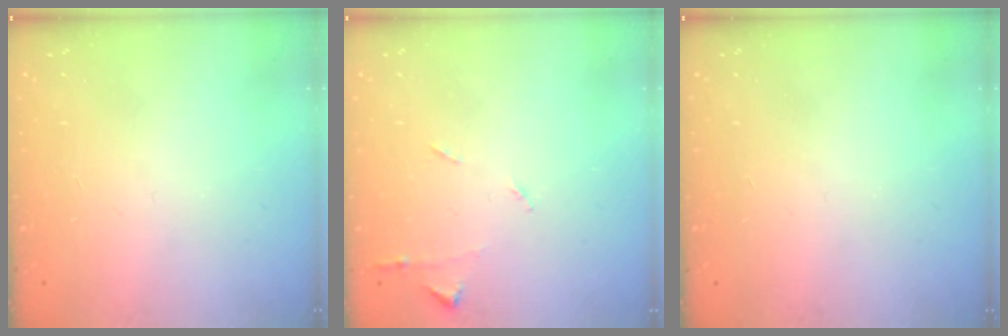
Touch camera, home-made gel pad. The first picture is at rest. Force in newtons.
{"total": 5.6, "press": 5.6, "slide": 0.8}
{"total": 0.0}